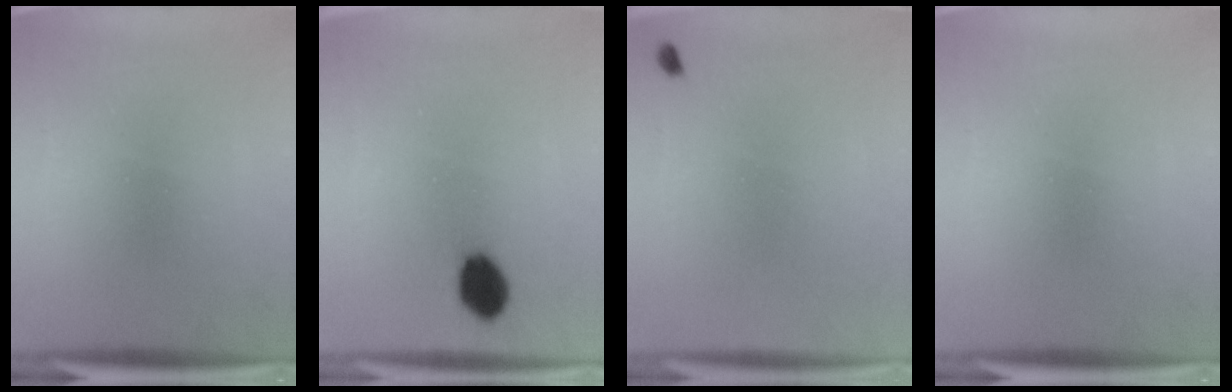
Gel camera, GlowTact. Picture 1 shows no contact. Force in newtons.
{"total": 6.8}
{"total": 0.8}
{"total": 0.0}